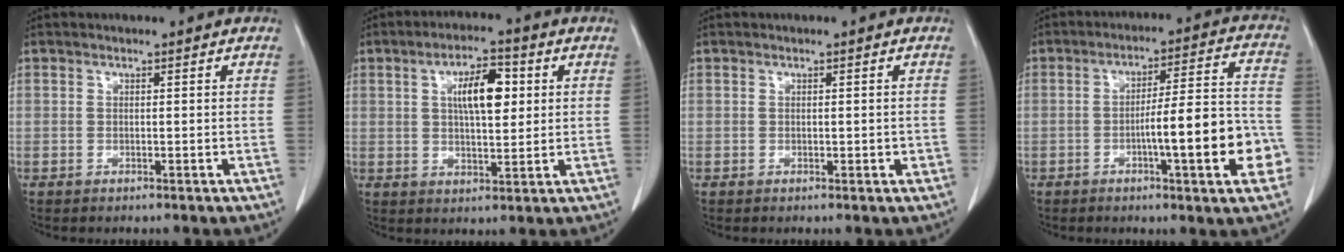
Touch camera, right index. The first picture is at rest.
{"total": 7.9, "force": [2.0, 2.7, 7.2], "torque": [-0.124, 0.011, 0.034]}
{"total": 1.3, "force": [-0.2, 0.6, 1.1], "torque": [-0.015, 0.001, 0.002]}
{"total": 14.3, "force": [-4.3, 1.5, 13.5], "torque": [-0.183, 0.020, -0.059]}